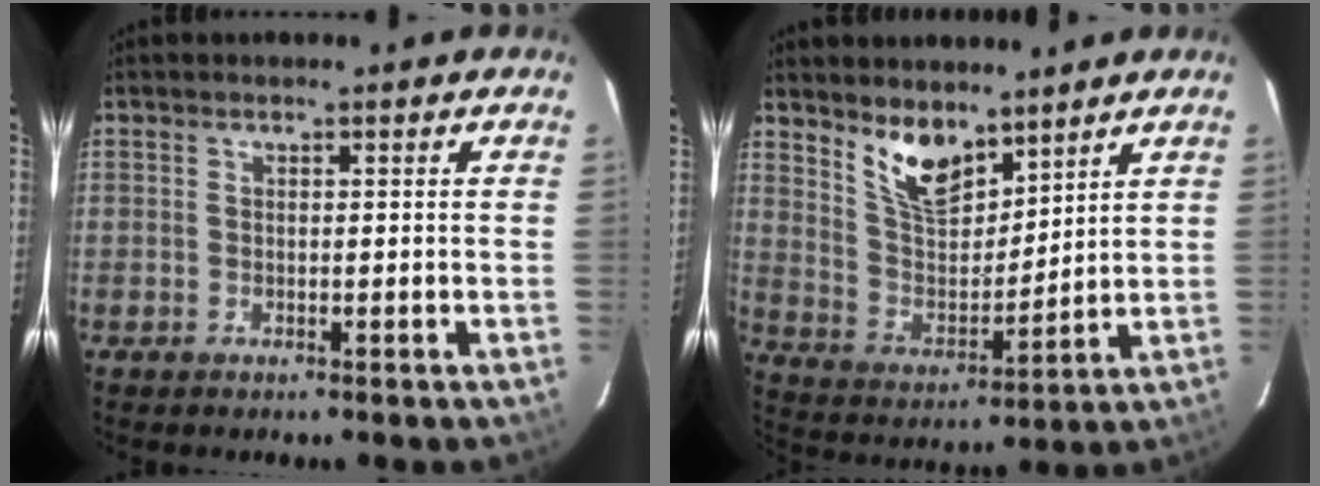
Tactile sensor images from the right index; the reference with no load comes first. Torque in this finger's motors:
{"motor_torque": [0.25, 0.23, 0.50, 0.05]}